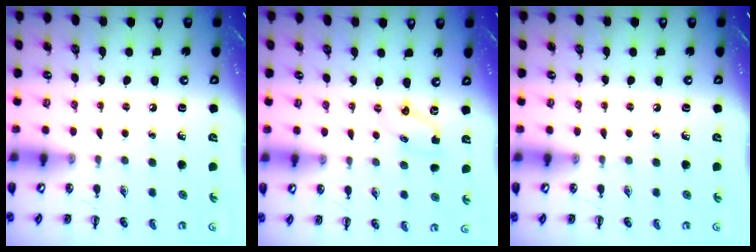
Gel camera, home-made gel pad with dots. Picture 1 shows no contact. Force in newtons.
{"total": 2.9, "press": 2.8, "slide": 0.7}
{"total": 0.0}